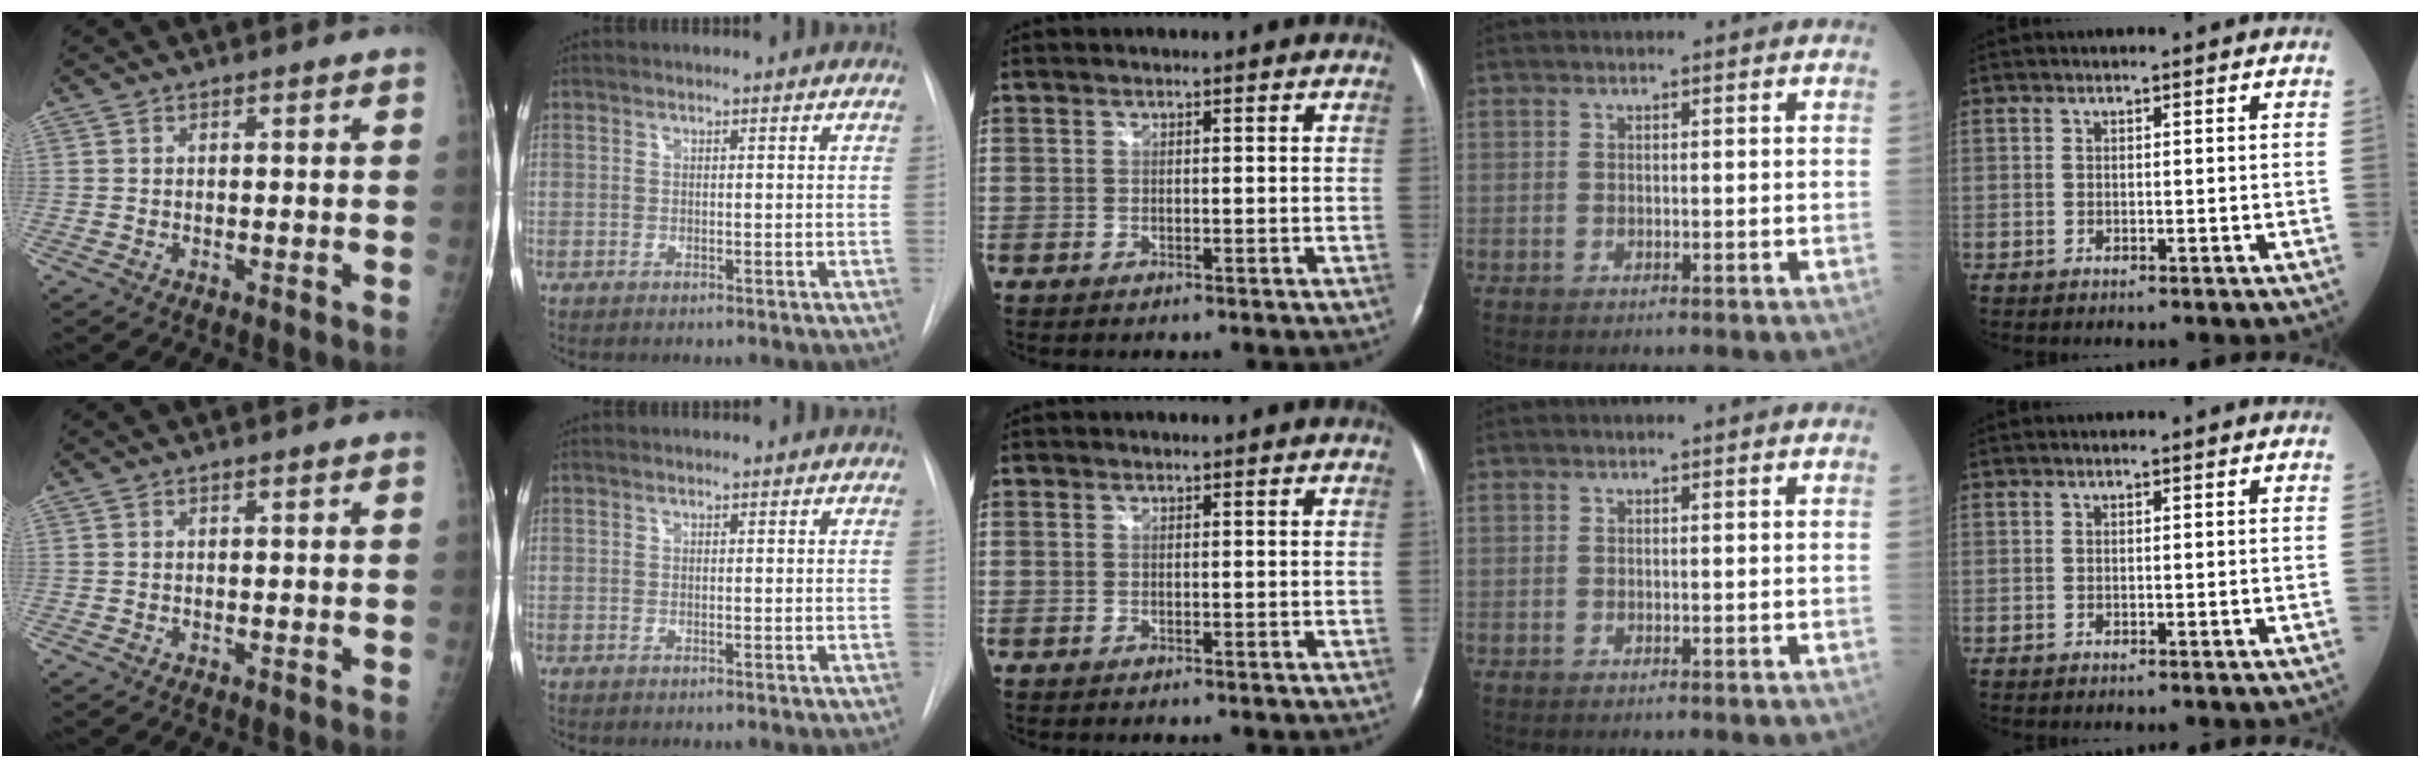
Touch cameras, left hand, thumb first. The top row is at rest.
{}